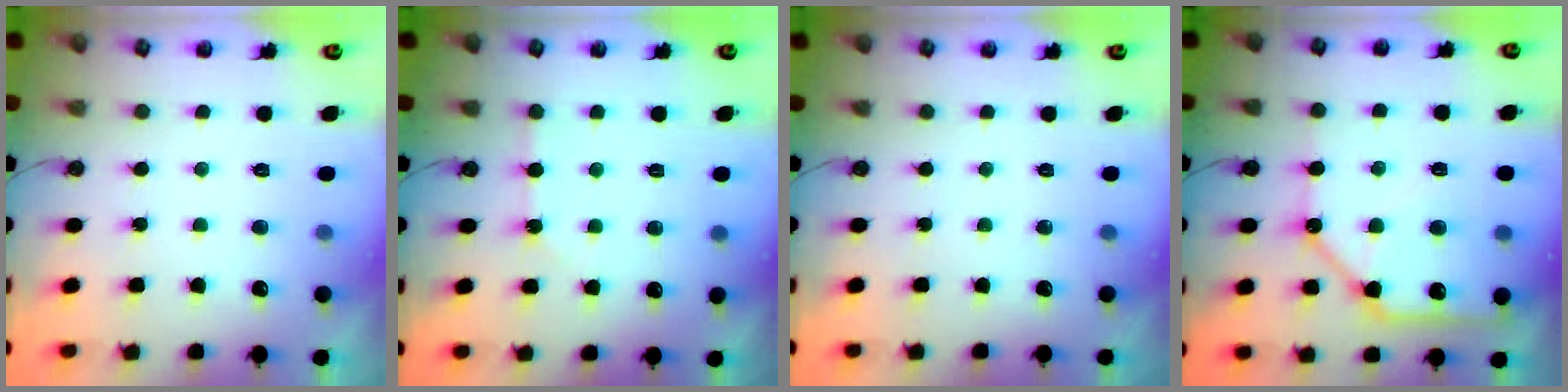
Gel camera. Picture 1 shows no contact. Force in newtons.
{"total": 1.8, "press": 1.7, "slide": 0.4}
{"total": 0.0}
{"total": 14.2, "press": 14.1, "slide": 2.1}